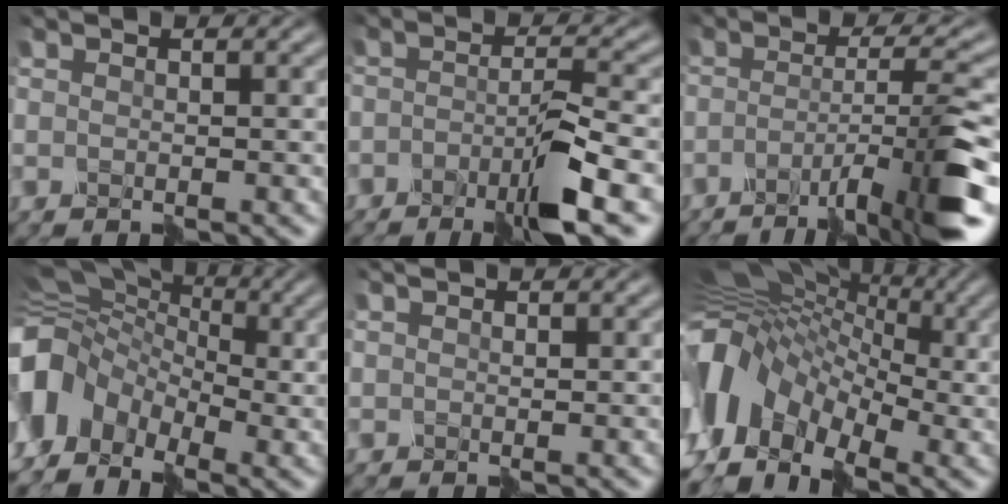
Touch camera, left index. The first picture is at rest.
{"total": 5.1, "force": [-3.1, 0.6, 4.0], "torque": [-0.080, 0.007, -0.061]}
{"total": 8.8, "force": [-4.8, 1.1, 7.3], "torque": [-0.110, 0.015, -0.086]}
{"total": 8.4, "force": [-1.8, 7.1, 4.2], "torque": [-0.100, 0.007, -0.043]}
{"total": 0.5, "force": [0.5, 0.0, -0.3], "torque": [0.004, 0.006, 0.006]}
{"total": 12.2, "force": [-1.2, 9.4, 7.8], "torque": [-0.168, 0.017, -0.039]}